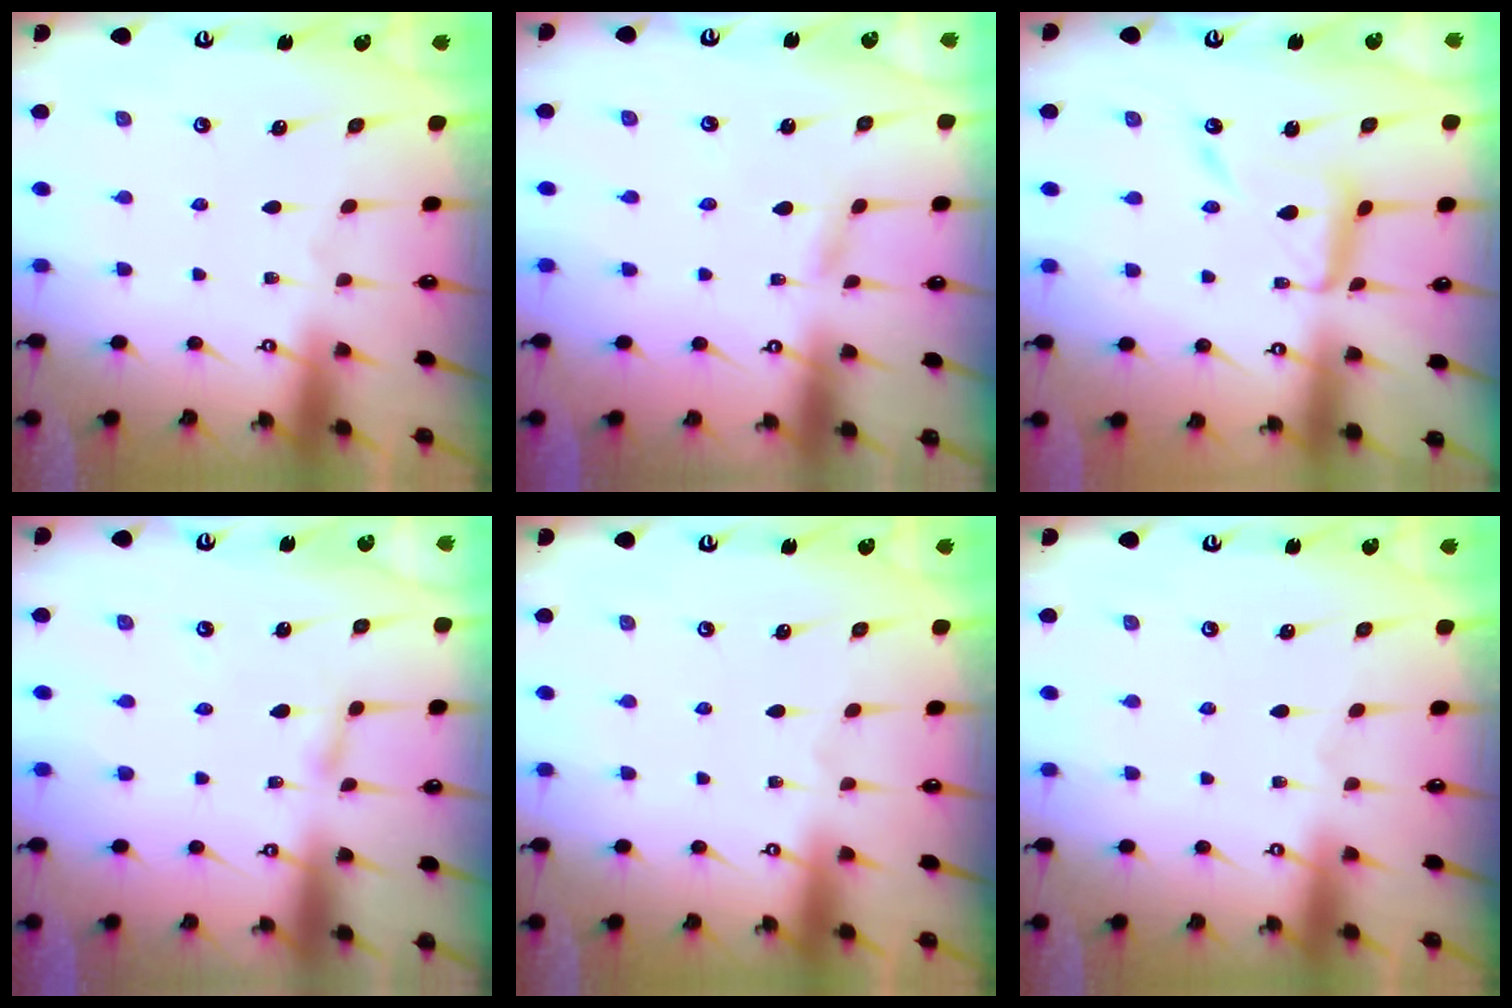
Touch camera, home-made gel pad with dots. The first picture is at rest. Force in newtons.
{"total": 2.1, "press": 2.1, "slide": 0.2}
{"total": 11.9, "press": 11.8, "slide": 1.0}
{"total": 2.4, "press": 2.4, "slide": 0.3}
{"total": 0.0}
{"total": 0.0}